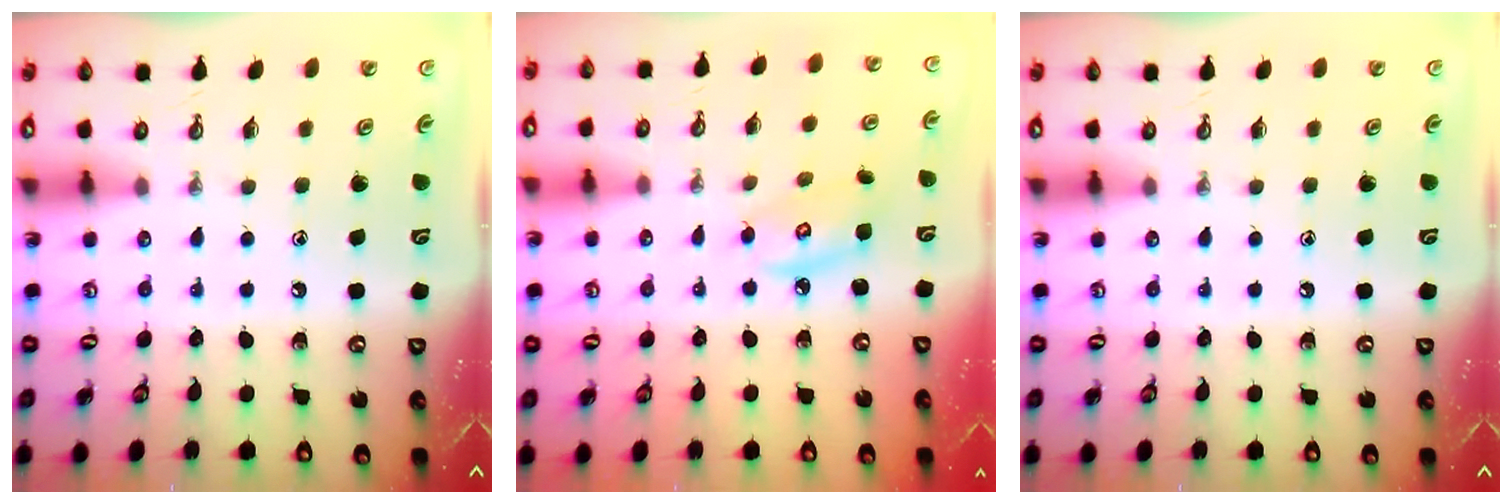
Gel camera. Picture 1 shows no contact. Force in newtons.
{"total": 5.5, "press": 5.5, "slide": 0.3}
{"total": 0.0}